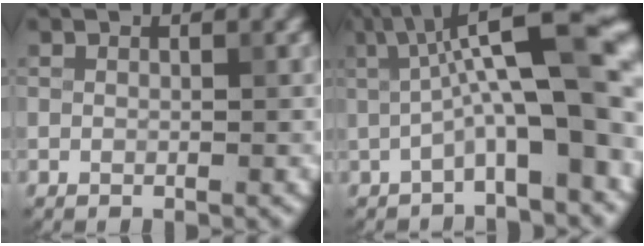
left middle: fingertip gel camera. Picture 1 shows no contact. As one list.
[{"total": 10.8, "force": [0.4, 2.7, 10.5], "torque": [-0.150, 0.034, 0.001]}]